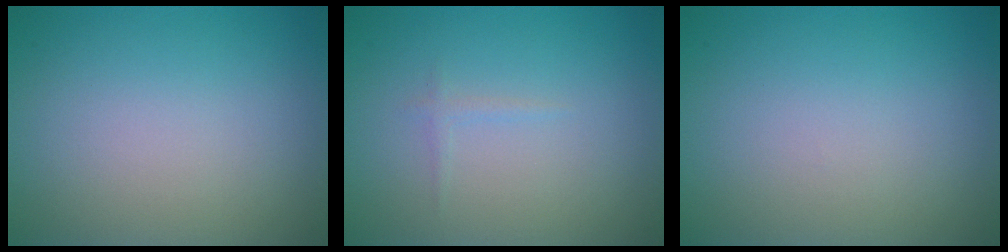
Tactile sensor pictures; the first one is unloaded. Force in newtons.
{"total": 0.6, "press": 0.6, "slide": 0.0}
{"total": 0.0}